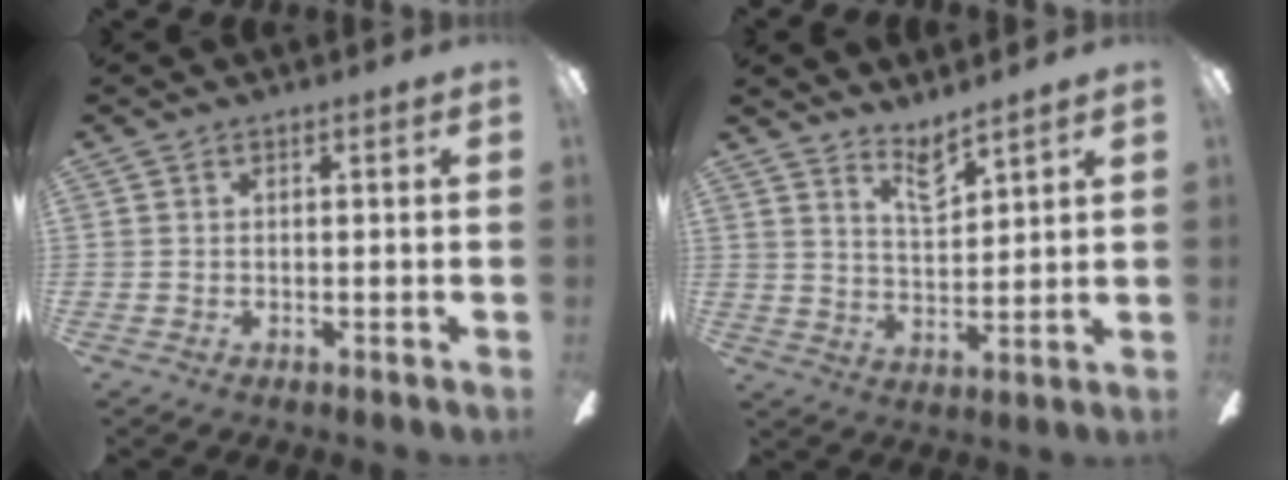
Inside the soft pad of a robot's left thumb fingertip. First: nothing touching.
{"total": 6.5, "force": [5.5, 1.7, 3.0], "torque": [-0.048, -0.035, 0.095]}